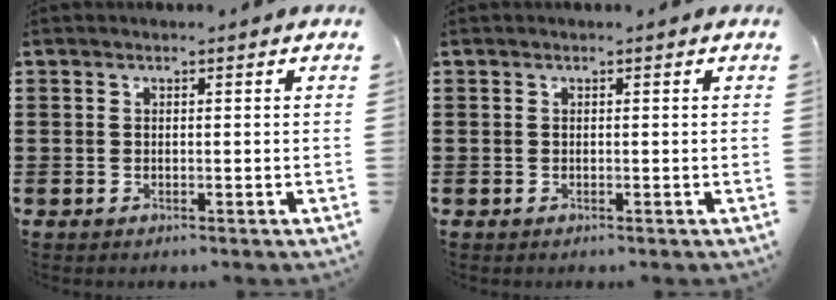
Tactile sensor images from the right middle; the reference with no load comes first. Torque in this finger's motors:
{"motor_torque": [1.29, -0.85, -0.01, 0.00]}